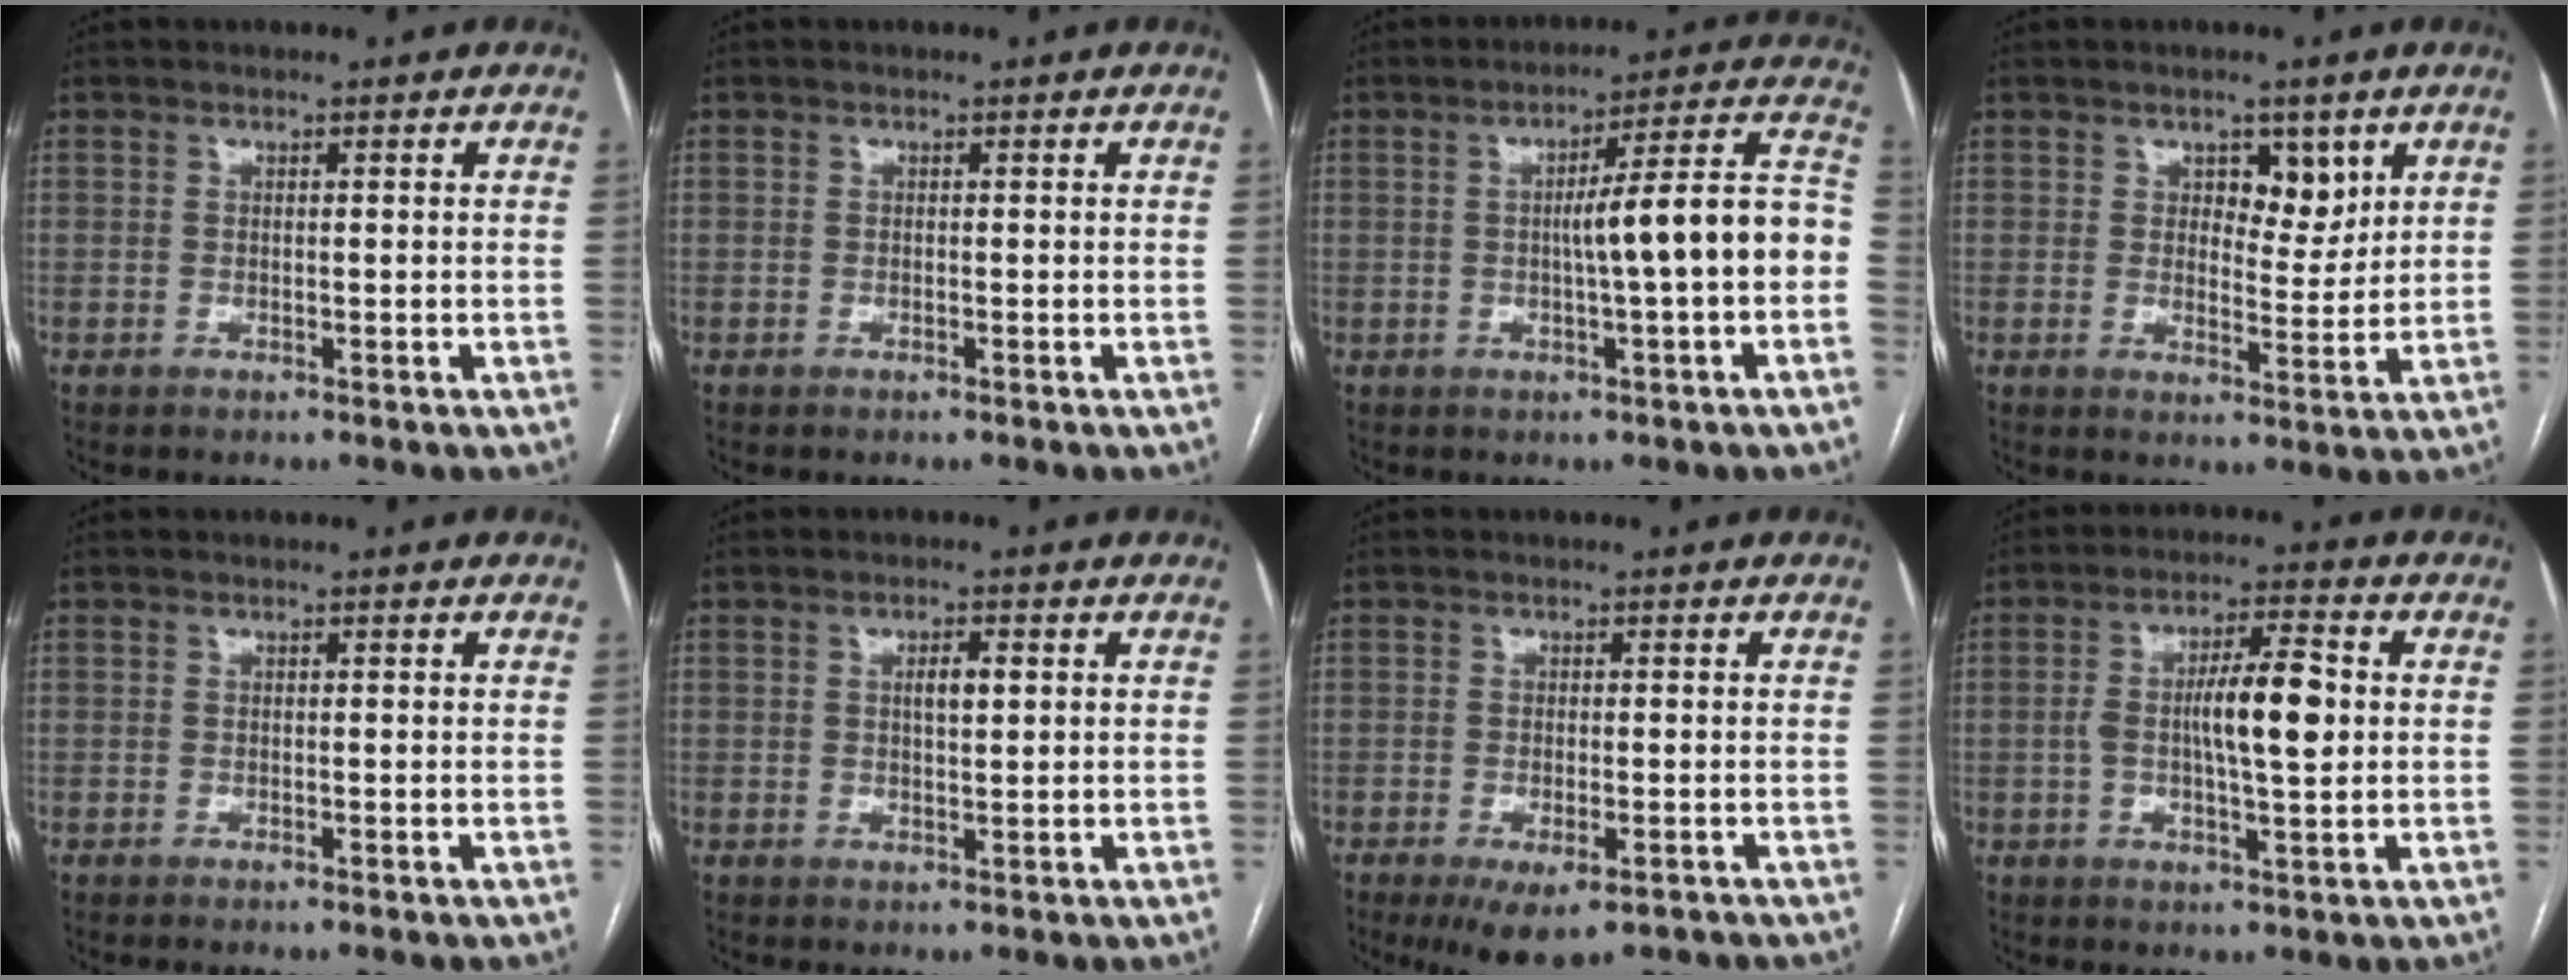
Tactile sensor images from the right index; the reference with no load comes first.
{"total": 0.0}
{"total": 11.6, "force": [-1.5, 0.1, 11.5], "torque": [-0.157, 0.031, -0.022]}
{"total": 5.0, "force": [2.5, 2.8, 3.3], "torque": [-0.038, -0.001, 0.038]}
{"total": 0.0}
{"total": 2.5, "force": [0.6, 0.8, 2.2], "torque": [-0.038, 0.002, 0.011]}
{"total": 6.7, "force": [-4.4, 2.5, 4.5], "torque": [-0.068, -0.012, -0.064]}
{"total": 9.2, "force": [0.2, 1.8, 9.0], "torque": [-0.159, 0.012, 0.001]}